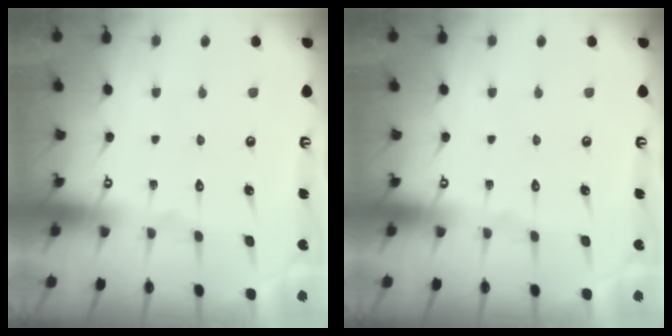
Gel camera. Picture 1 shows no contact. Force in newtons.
{"total": 0.0}